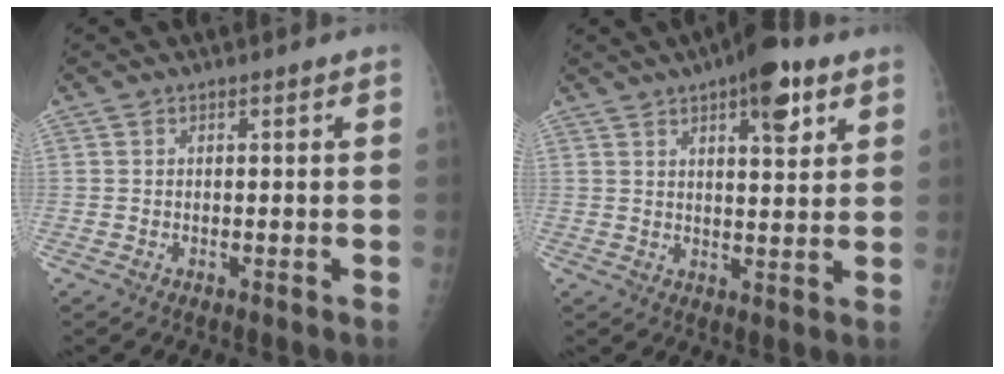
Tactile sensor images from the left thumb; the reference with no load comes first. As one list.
[{"total": 9.9, "force": [5.4, 3.4, 7.6], "torque": [-0.089, -0.020, 0.074]}]